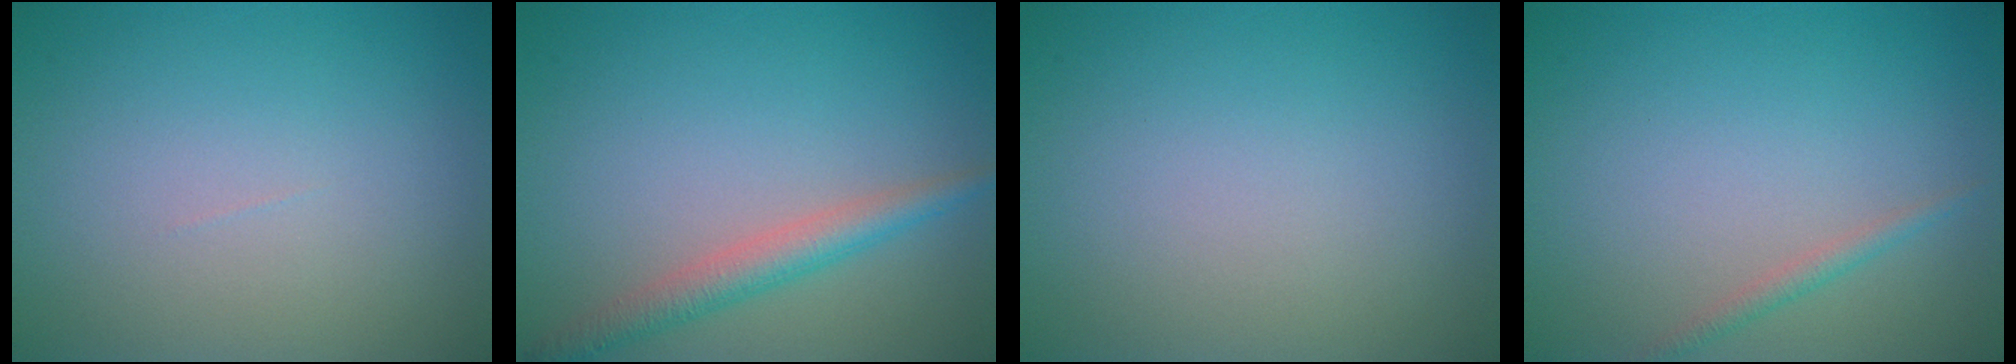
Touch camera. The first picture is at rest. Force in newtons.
{"total": 2.9, "press": 2.9, "slide": 0.1}
{"total": 0.0}
{"total": 1.1, "press": 1.1, "slide": 0.0}